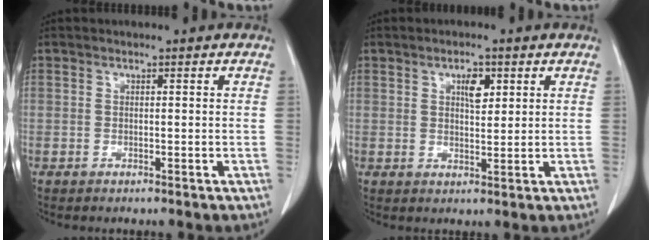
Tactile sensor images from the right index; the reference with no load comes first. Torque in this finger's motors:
{"motor_torque": [0.16, 0.16, 0.00, 0.03]}